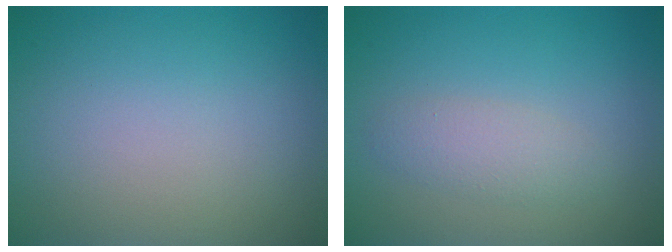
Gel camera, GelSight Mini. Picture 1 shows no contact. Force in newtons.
{"total": 2.0, "press": 2.0, "slide": 0.1}